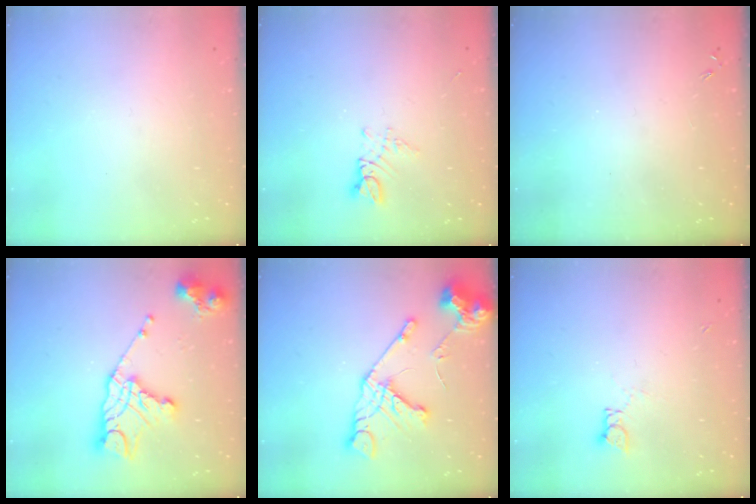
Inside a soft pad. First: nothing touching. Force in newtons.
{"total": 3.0, "press": 3.0, "slide": 0.3}
{"total": 0.0}
{"total": 16.8, "press": 16.7, "slide": 1.4}
{"total": 14.6, "press": 14.5, "slide": 1.4}
{"total": 3.4, "press": 3.4, "slide": 0.3}